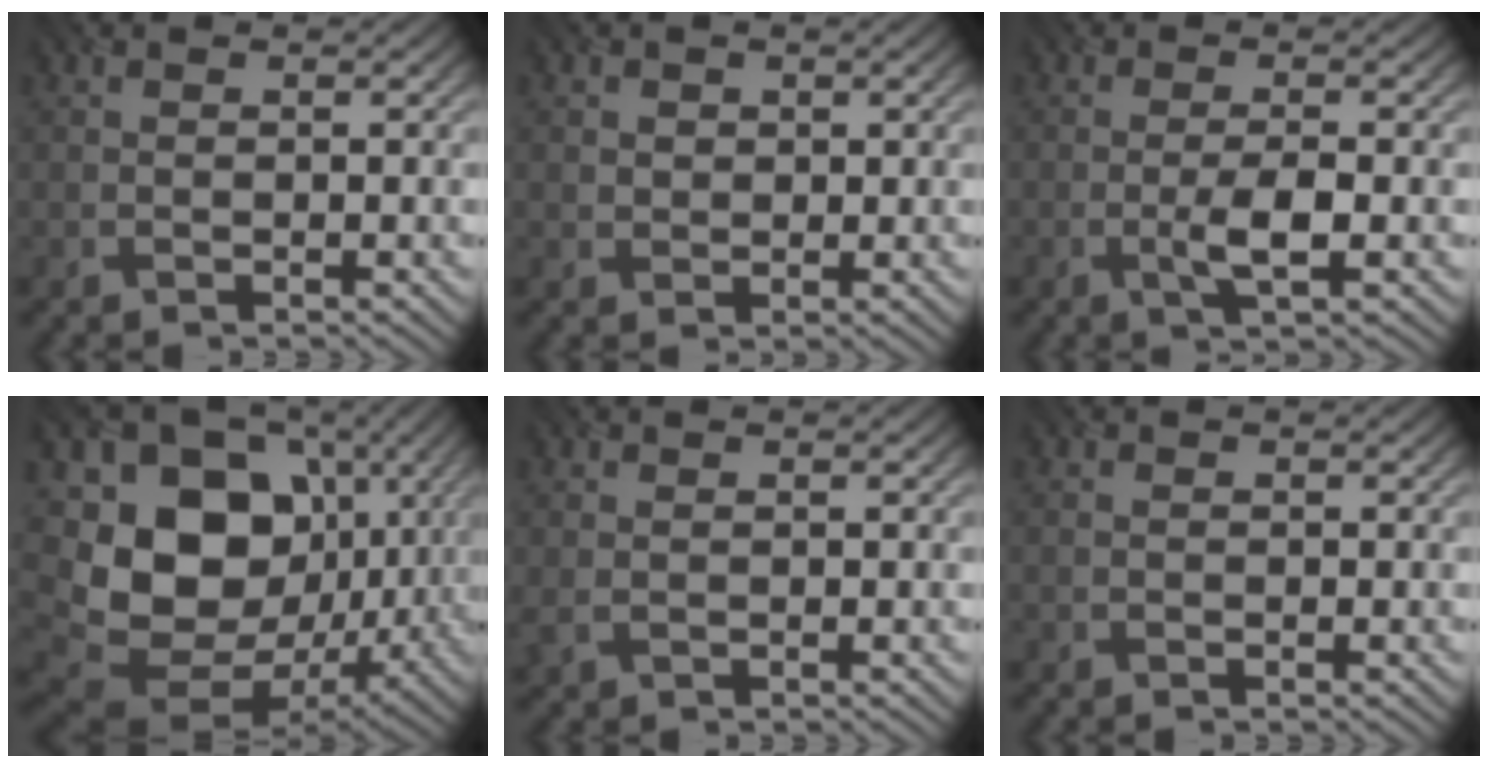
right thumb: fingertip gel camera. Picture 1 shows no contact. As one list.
[{"total": 1.6, "force": [0.6, 1.4, 0.4], "torque": [-0.012, -0.008, 0.010]}, {"total": 3.5, "force": [-1.0, 0.7, 3.3], "torque": [-0.063, 0.003, -0.022]}, {"total": 16.0, "force": [1.0, 12.6, 9.8], "torque": [-0.198, -0.030, 0.025]}, {"total": 1.4, "force": [0.2, 0.9, 1.0], "torque": [-0.028, -0.002, 0.005]}, {"total": 0.0}]